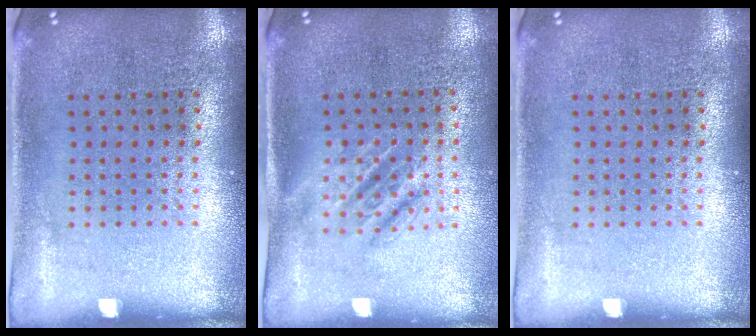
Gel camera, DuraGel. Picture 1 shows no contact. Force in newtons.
{"total": 1.5, "press": 1.3, "slide": 0.8}
{"total": 0.0}